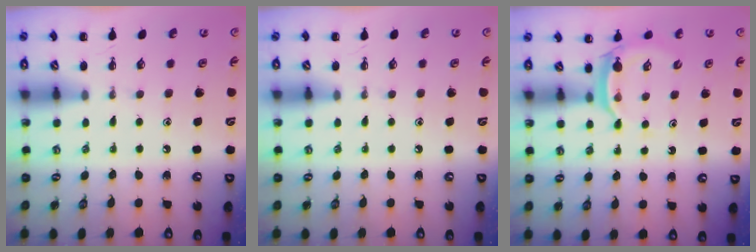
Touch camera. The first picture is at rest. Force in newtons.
{"total": 0.0}
{"total": 4.0, "press": 3.9, "slide": 0.8}